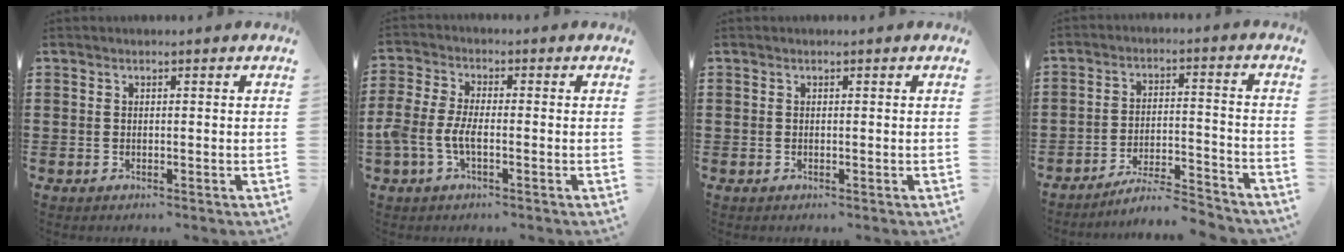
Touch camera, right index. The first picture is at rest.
{"total": 4.6, "force": [-1.8, 1.9, 3.8], "torque": [-0.100, -0.005, -0.041]}
{"total": 0.0}
{"total": 6.4, "force": [-5.9, 0.3, 2.4], "torque": [-0.044, -0.002, -0.113]}